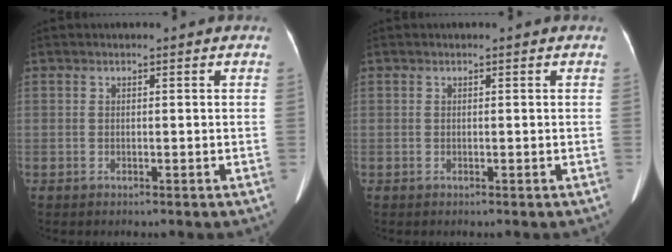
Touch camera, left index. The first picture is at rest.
{"total": 0.0}